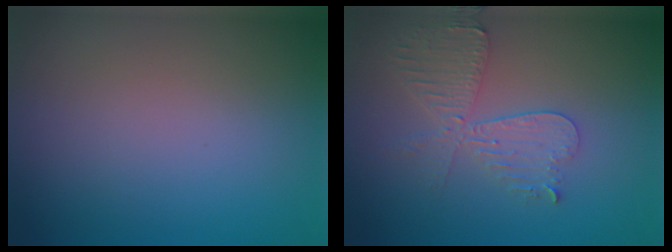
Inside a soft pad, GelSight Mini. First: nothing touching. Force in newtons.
{"total": 4.4, "press": 3.8, "slide": 2.1}